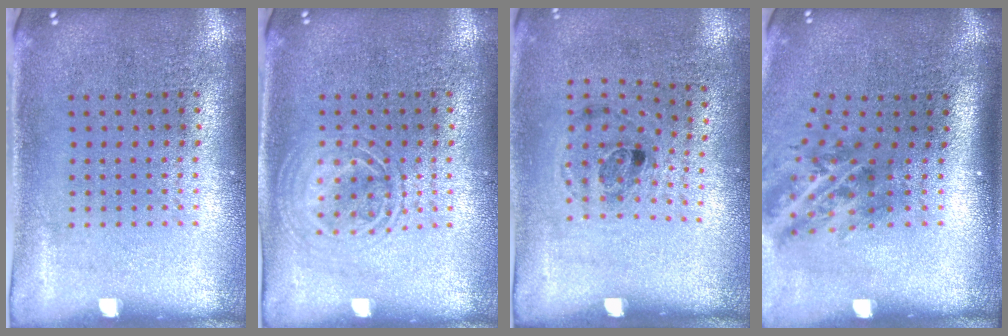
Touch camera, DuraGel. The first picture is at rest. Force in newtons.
{"total": 1.2, "press": 1.2, "slide": 0.2}
{"total": 1.2, "press": 0.8, "slide": 0.9}
{"total": 2.0, "press": 1.3, "slide": 1.5}